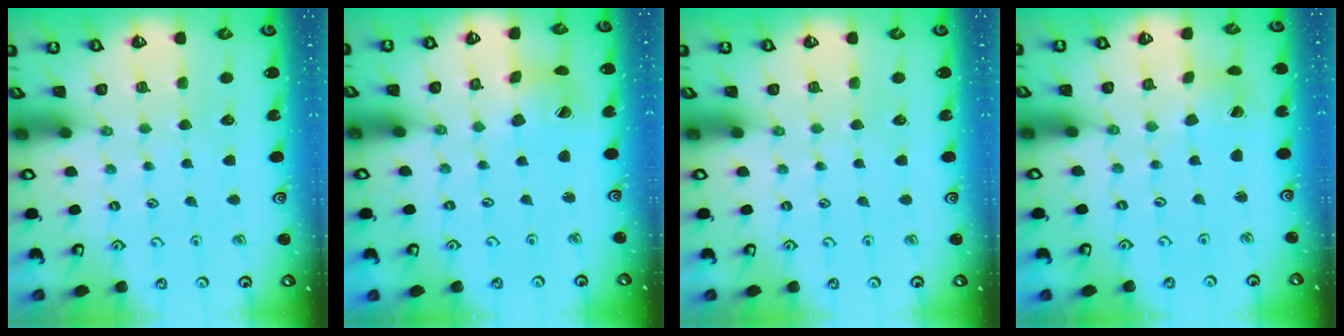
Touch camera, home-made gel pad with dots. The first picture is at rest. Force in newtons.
{"total": 6.4, "press": 6.3, "slide": 0.8}
{"total": 0.0}
{"total": 1.4, "press": 1.4, "slide": 0.2}